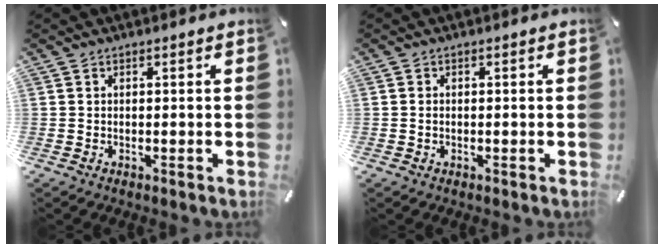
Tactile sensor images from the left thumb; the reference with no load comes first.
{"total": 0.9, "force": [-0.1, 0.6, 0.6], "torque": [-0.014, 0.004, -0.004]}